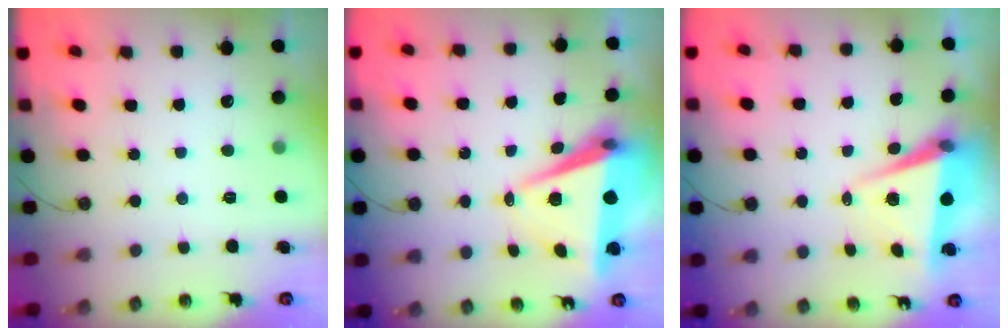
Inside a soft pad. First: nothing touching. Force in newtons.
{"total": 8.7, "press": 7.8, "slide": 4.0}
{"total": 6.4, "press": 4.9, "slide": 4.1}